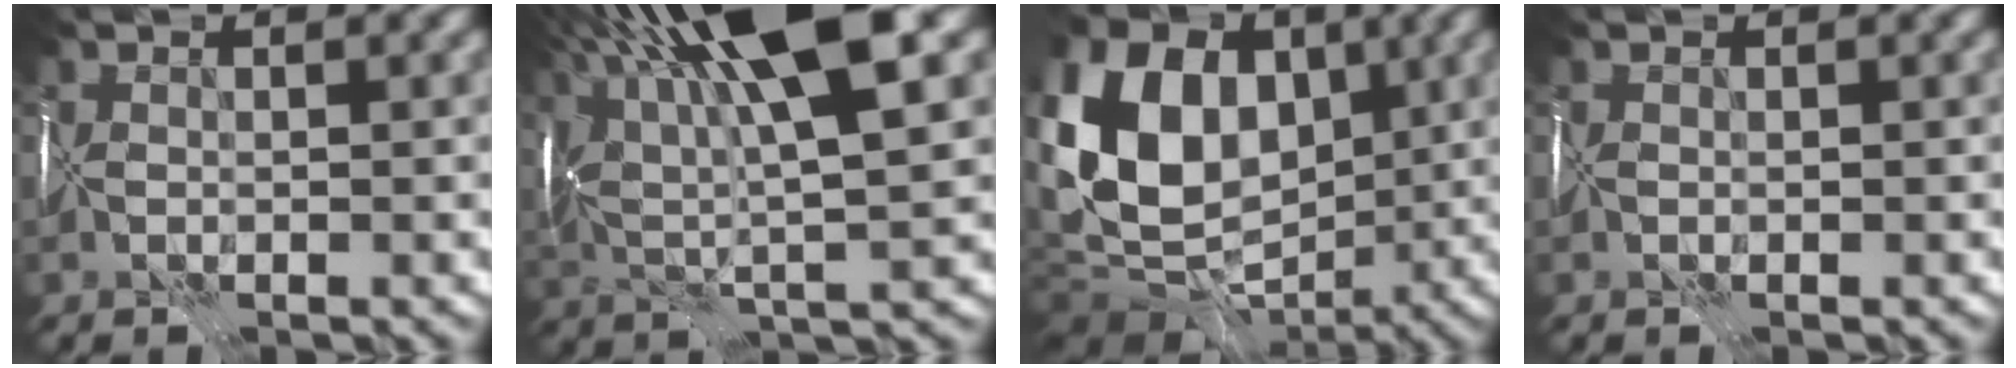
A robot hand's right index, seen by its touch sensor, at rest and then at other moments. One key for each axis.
{"total": 14.0, "fx": 5.7, "fy": 3.7, "fz": 12.3, "tx": -0.232, "ty": 0.025, "tz": 0.092}
{"total": 13.4, "fx": 1.0, "fy": 10.2, "fz": 8.6, "tx": -0.174, "ty": 0.022, "tz": 0.006}
{"total": 0.0}